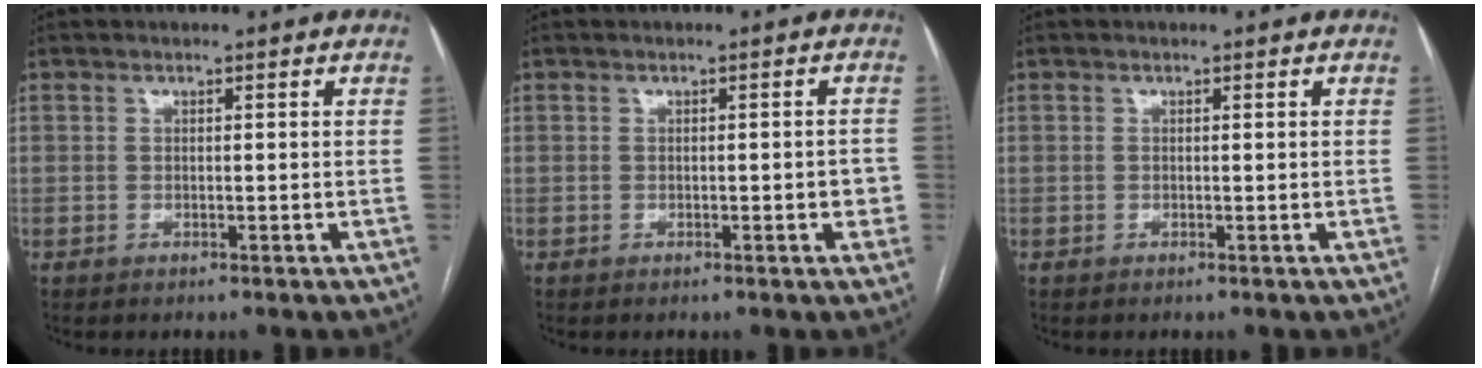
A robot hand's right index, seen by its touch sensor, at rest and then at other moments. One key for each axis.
{"total": 2.4, "fx": -0.5, "fy": 0.7, "fz": 2.2, "tx": -0.024, "ty": 0.005, "tz": -0.006}
{"total": 0.0}